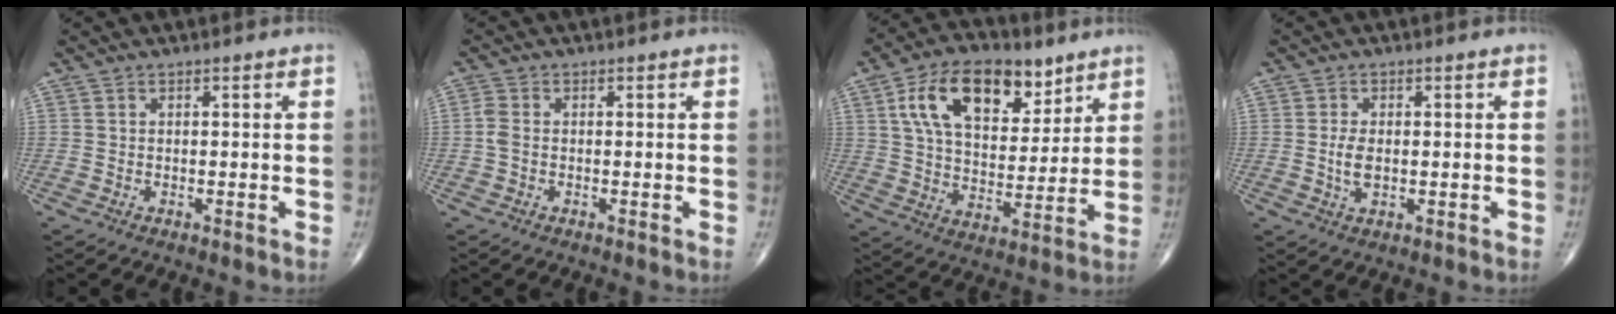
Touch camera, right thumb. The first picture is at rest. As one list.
[{"total": 2.1, "force": [-0.2, 1.3, 1.6], "torque": [-0.042, 0.004, -0.010]}, {"total": 18.3, "force": [8.8, 10.1, 12.4], "torque": [-0.173, -0.025, 0.153]}, {"total": 3.5, "force": [0.0, 1.8, 3.0], "torque": [-0.062, -0.006, 0.000]}]